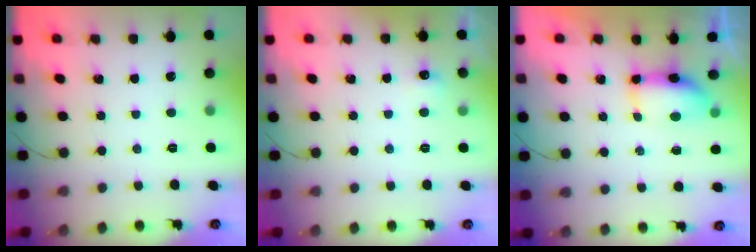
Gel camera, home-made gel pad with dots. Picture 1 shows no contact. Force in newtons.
{"total": 8.9, "press": 3.0, "slide": 8.4}
{"total": 6.9, "press": 6.8, "slide": 1.0}